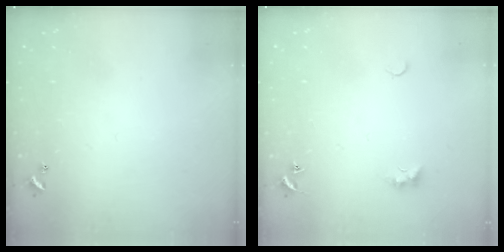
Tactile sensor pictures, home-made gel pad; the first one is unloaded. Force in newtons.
{"total": 1.9, "press": 1.9, "slide": 0.5}